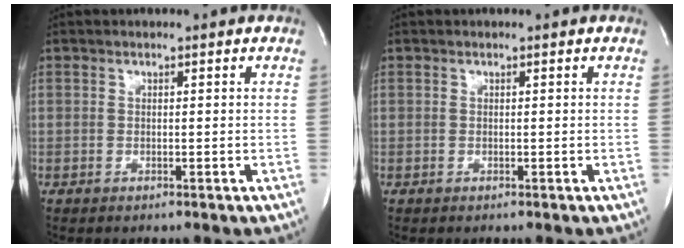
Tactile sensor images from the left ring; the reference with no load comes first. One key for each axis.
{"total": 0.0}